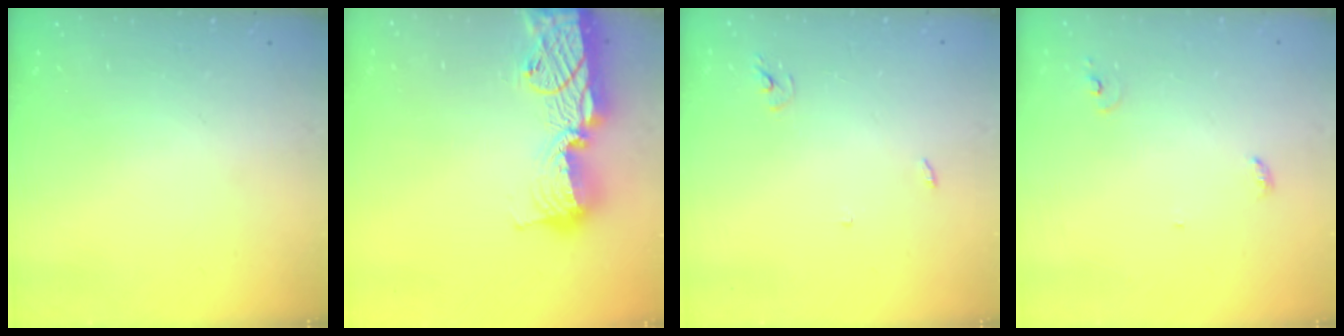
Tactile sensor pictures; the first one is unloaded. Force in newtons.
{"total": 17.5, "press": 17.4, "slide": 1.3}
{"total": 2.5, "press": 2.5, "slide": 0.1}
{"total": 3.6, "press": 3.6, "slide": 0.2}